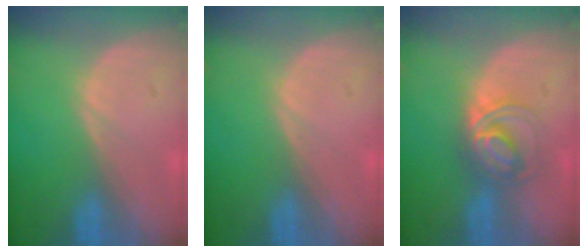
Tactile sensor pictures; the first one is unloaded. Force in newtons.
{"total": 0.0}
{"total": 5.9, "press": 5.5, "slide": 2.1}